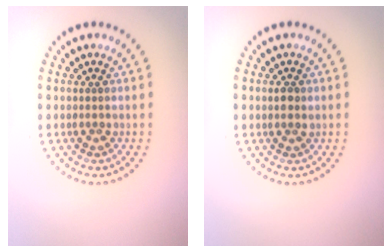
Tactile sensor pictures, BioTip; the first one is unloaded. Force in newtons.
{"total": 1.1, "press": 1.0, "slide": 0.3}